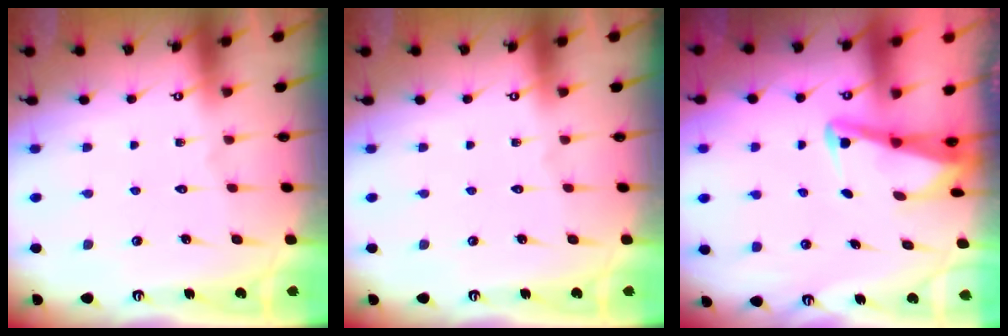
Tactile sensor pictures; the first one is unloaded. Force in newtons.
{"total": 0.0}
{"total": 3.0, "press": 3.0, "slide": 0.3}